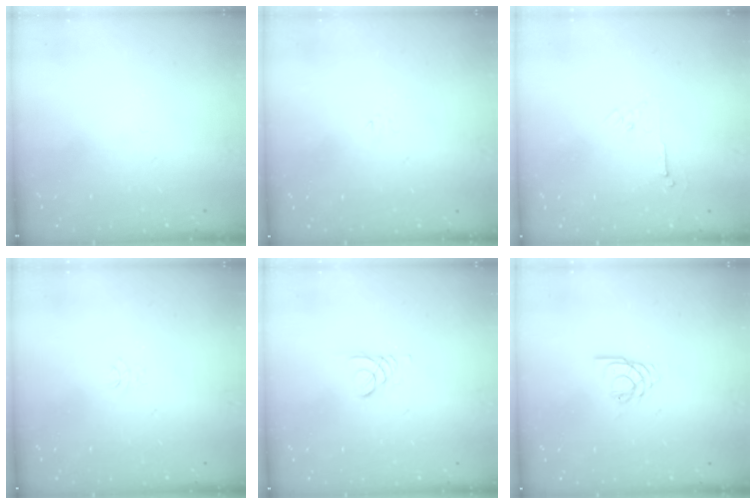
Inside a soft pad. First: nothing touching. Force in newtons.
{"total": 1.2, "press": 1.1, "slide": 0.2}
{"total": 3.5, "press": 3.4, "slide": 0.7}
{"total": 2.9, "press": 2.9, "slide": 0.3}
{"total": 1.5, "press": 1.5, "slide": 0.1}
{"total": 2.9, "press": 2.8, "slide": 0.4}